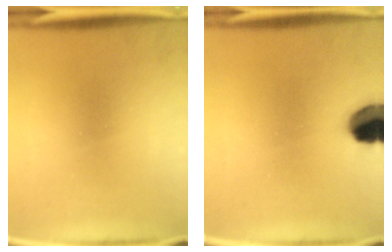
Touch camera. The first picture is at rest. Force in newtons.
{"total": 9.2}